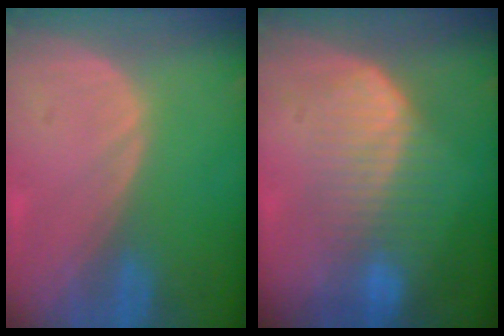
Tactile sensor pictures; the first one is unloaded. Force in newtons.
{"total": 6.8, "press": 6.6, "slide": 1.4}